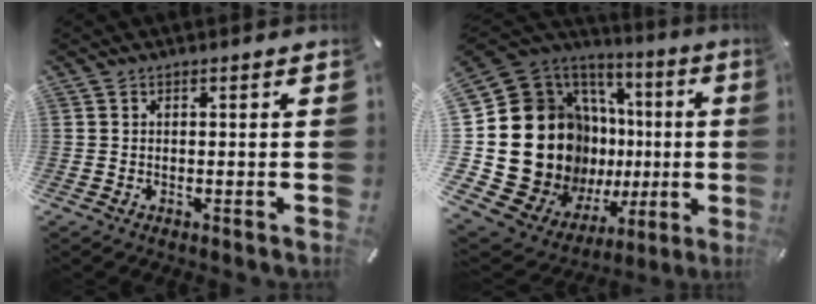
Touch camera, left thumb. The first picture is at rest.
{"total": 30.7, "force": [-1.2, 21.5, 21.8], "torque": [-0.380, -0.067, 0.045]}